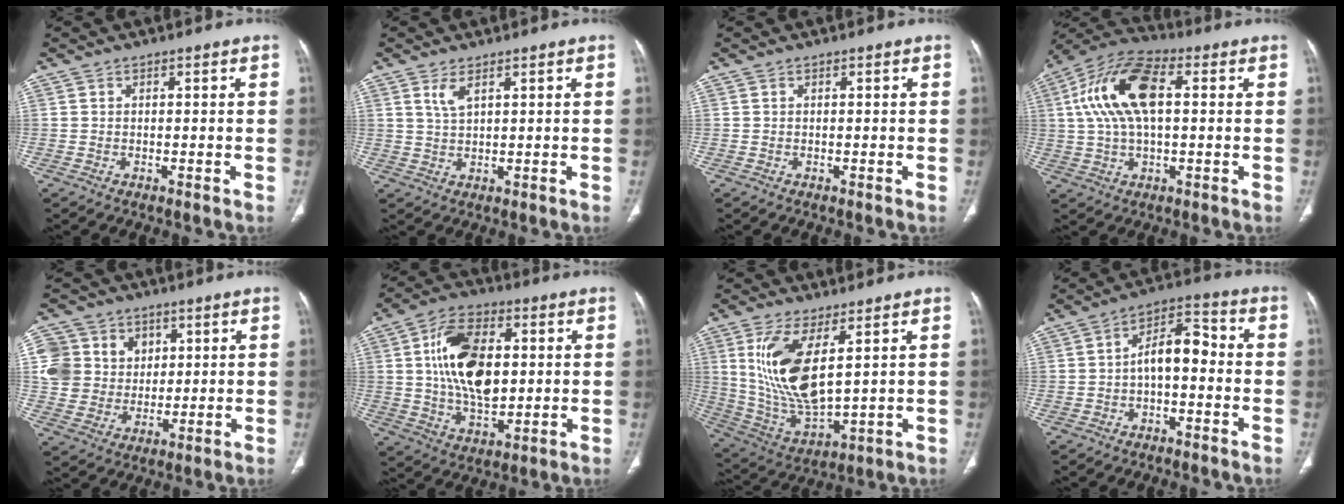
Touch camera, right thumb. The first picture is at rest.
{"total": 2.9, "force": [1.7, 1.1, 2.1], "torque": [-0.045, -0.007, 0.042]}
{"total": 0.0}
{"total": 15.3, "force": [2.7, 7.5, 13.0], "torque": [-0.260, 0.029, 0.048]}
{"total": 12.1, "force": [3.5, 11.0, 3.7], "torque": [-0.040, 0.005, 0.071]}
{"total": 16.5, "force": [2.5, 9.4, 13.3], "torque": [-0.216, -0.003, 0.044]}
{"total": 15.4, "force": [4.6, 6.2, 13.3], "torque": [-0.267, -0.029, 0.108]}
{"total": 8.2, "force": [-1.0, 4.3, 6.9], "torque": [-0.099, 0.040, -0.026]}